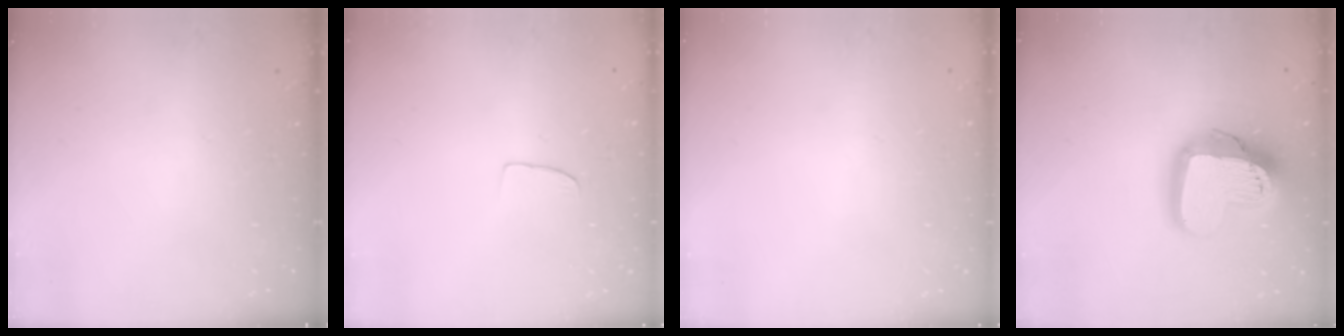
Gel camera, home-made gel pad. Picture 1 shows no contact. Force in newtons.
{"total": 4.2, "press": 4.2, "slide": 0.3}
{"total": 0.0}
{"total": 21.6, "press": 21.5, "slide": 1.9}